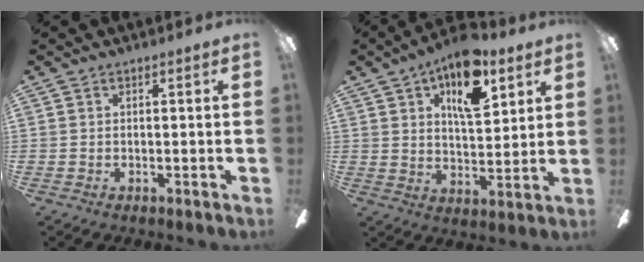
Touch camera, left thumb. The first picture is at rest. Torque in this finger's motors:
{"motor_torque": [0.55, 0.55, 0.59, 0.04, 0.11]}